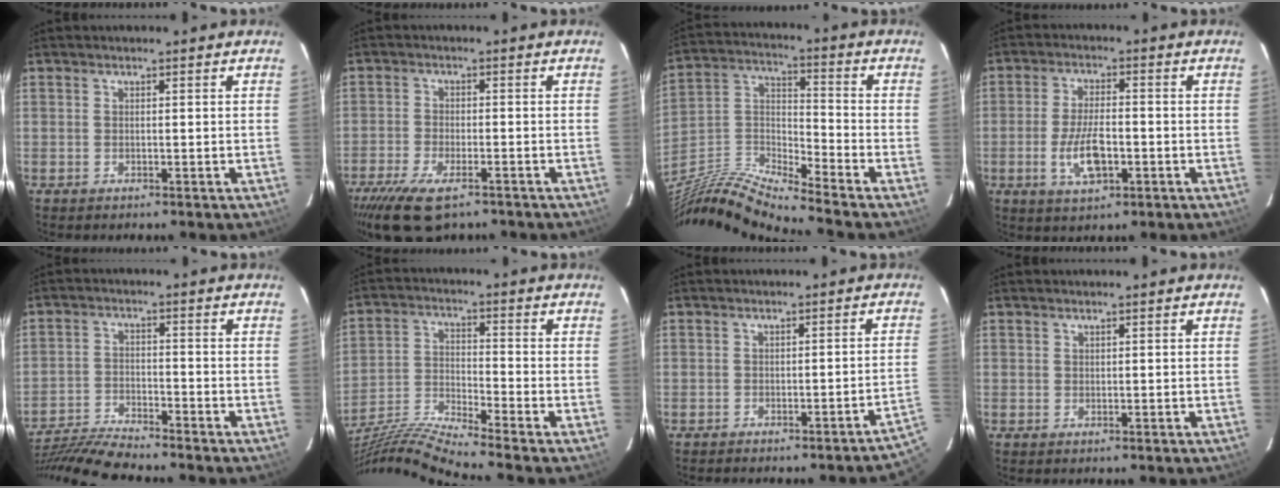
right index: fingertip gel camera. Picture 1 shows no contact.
{"total": 10.9, "force": [-7.6, 3.8, 6.7], "torque": [-0.159, -0.027, -0.137]}
{"total": 15.2, "force": [-13.3, -0.7, 7.3], "torque": [-0.167, -0.006, -0.268]}
{"total": 8.2, "force": [-2.5, 3.5, 7.0], "torque": [-0.143, -0.005, -0.042]}
{"total": 10.1, "force": [-9.7, -0.3, 2.9], "torque": [-0.081, -0.006, -0.188]}
{"total": 14.0, "force": [-12.5, -3.1, 5.5], "torque": [-0.116, -0.025, -0.238]}
{"total": 5.9, "force": [-4.5, -0.5, 3.8], "torque": [-0.048, -0.003, -0.050]}
{"total": 0.0}